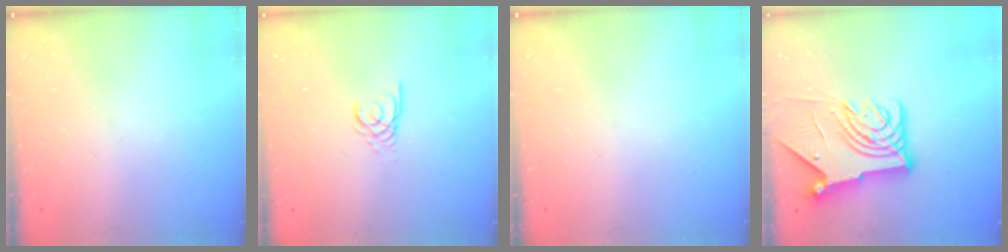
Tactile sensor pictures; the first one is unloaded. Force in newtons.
{"total": 2.5, "press": 2.5, "slide": 0.2}
{"total": 0.0}
{"total": 12.0, "press": 11.9, "slide": 1.5}